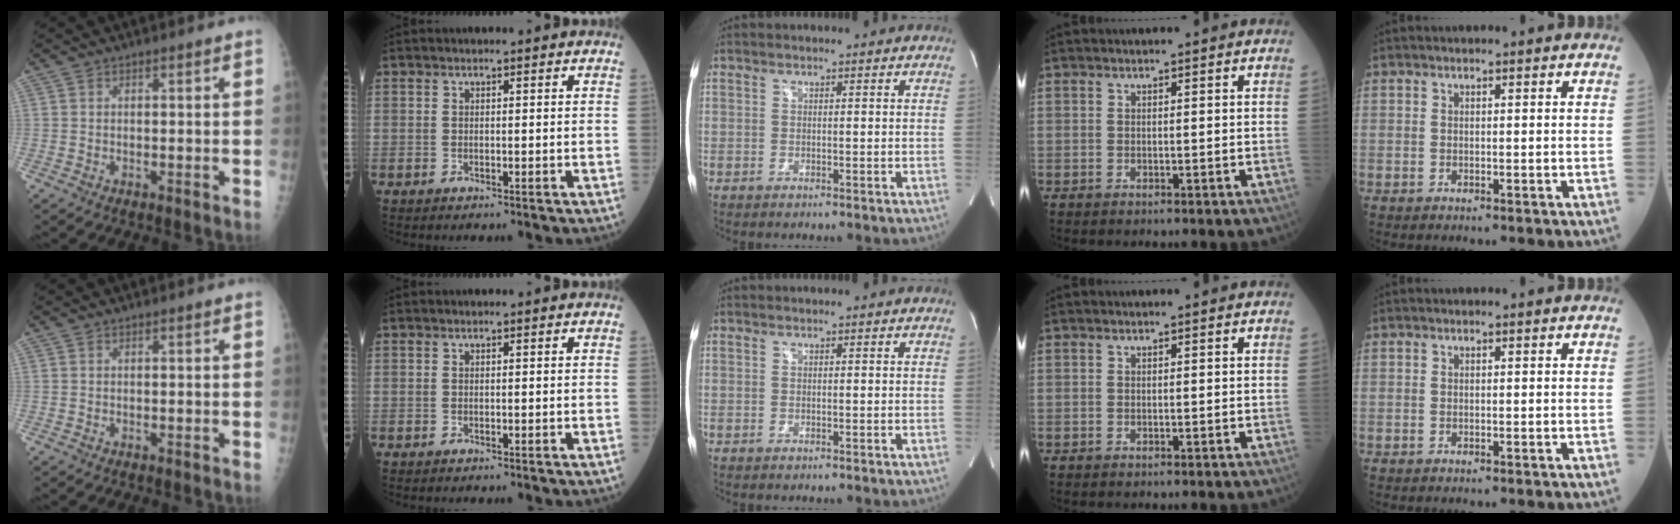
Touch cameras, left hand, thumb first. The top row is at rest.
{}